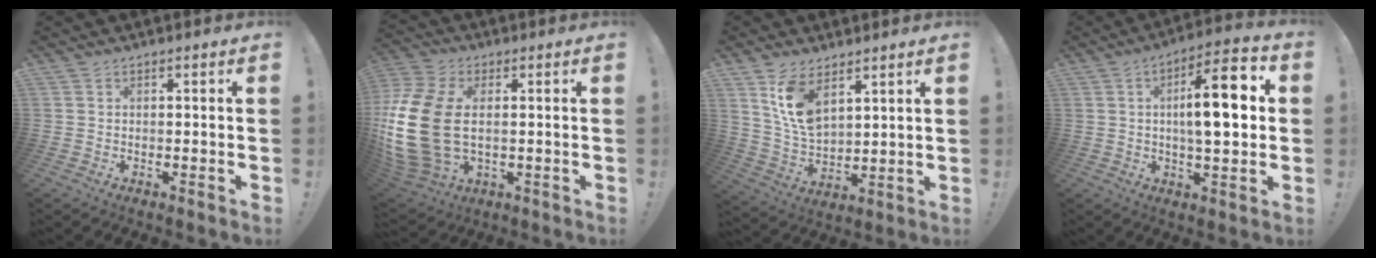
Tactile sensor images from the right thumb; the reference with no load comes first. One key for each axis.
{"total": 21.6, "fx": 0.6, "fy": 13.9, "fz": 16.5, "tx": -0.347, "ty": -0.002, "tz": 0.017}
{"total": 11.3, "fx": 6.9, "fy": 5.9, "fz": 6.6, "tx": -0.126, "ty": -0.036, "tz": 0.133}
{"total": 14.6, "fx": 1.5, "fy": 4.6, "fz": 13.8, "tx": -0.220, "ty": 0.003, "tz": 0.014}